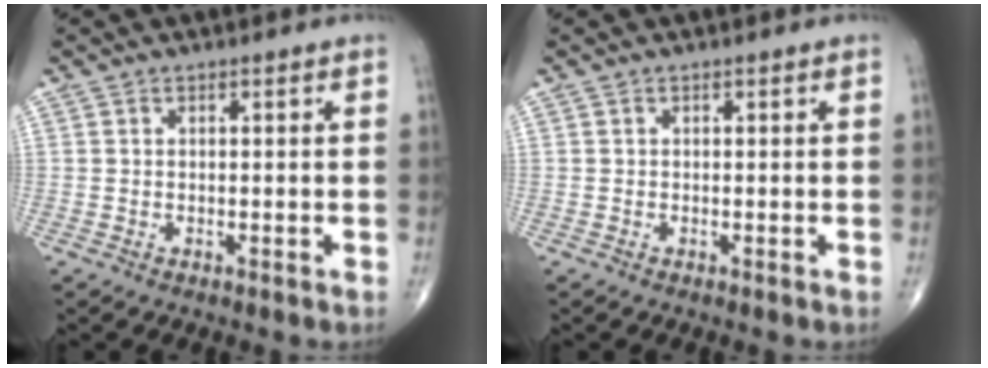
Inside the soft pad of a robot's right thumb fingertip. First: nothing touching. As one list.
[{"total": 0.0}]